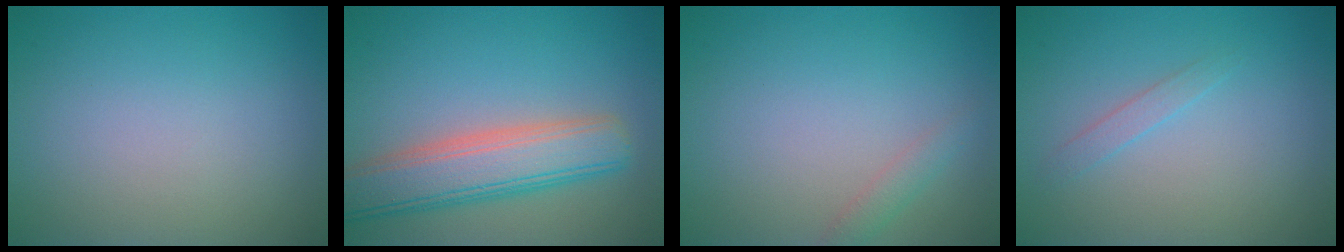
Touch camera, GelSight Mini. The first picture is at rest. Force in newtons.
{"total": 6.7, "press": 6.6, "slide": 0.6}
{"total": 1.2, "press": 1.2, "slide": 0.1}
{"total": 1.0, "press": 1.0, "slide": 0.0}